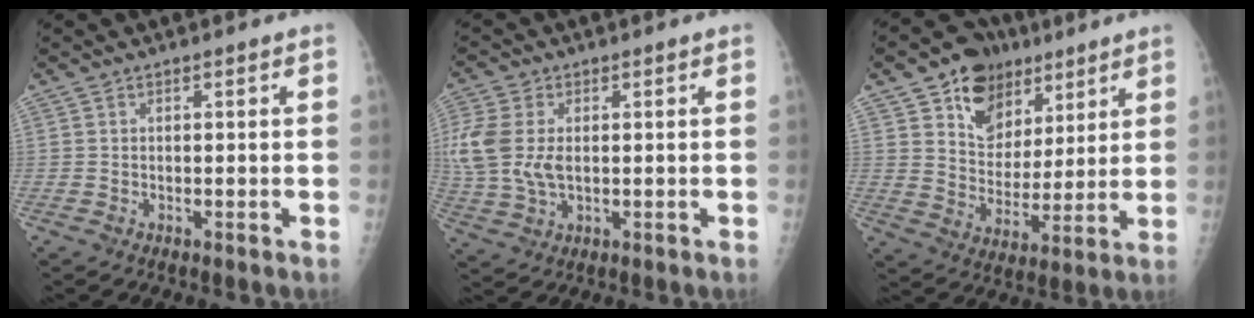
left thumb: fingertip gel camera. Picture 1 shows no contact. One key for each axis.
{"total": 10.3, "fx": 1.3, "fy": 6.4, "fz": 7.9, "tx": -0.202, "ty": 0.001, "tz": 0.030}
{"total": 13.8, "fx": 7.8, "fy": 10.0, "fz": 5.3, "tx": -0.044, "ty": -0.033, "tz": 0.133}